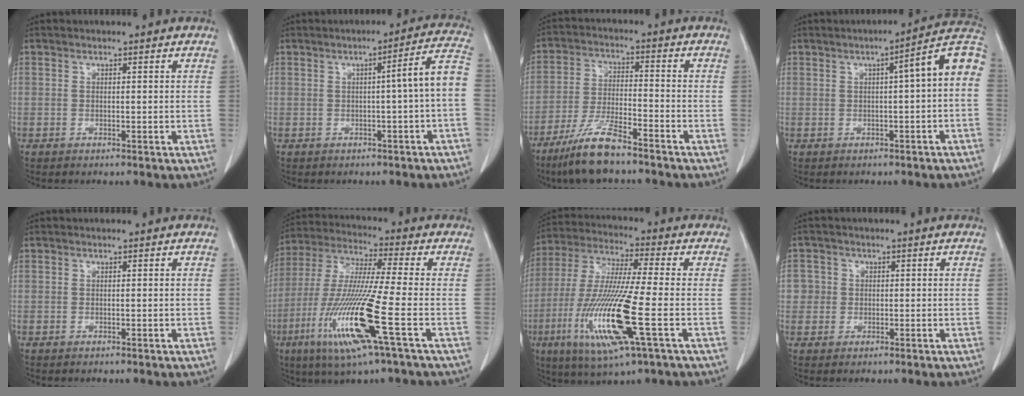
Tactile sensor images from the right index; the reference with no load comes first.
{"total": 6.7, "force": [-0.7, -0.6, 6.6], "torque": [-0.082, 0.019, -0.012]}
{"total": 9.4, "force": [-7.1, 1.1, 6.0], "torque": [-0.124, -0.023, -0.137]}
{"total": 8.0, "force": [0.8, 0.5, 7.9], "torque": [-0.101, 0.030, 0.003]}
{"total": 0.0}
{"total": 16.2, "force": [-6.0, -0.4, 15.1], "torque": [-0.317, -0.026, -0.118]}
{"total": 17.0, "force": [-5.1, 0.8, 16.1], "torque": [-0.340, -0.025, -0.097]}
{"total": 2.7, "force": [0.2, 2.7, 0.0], "torque": [0.018, 0.008, 0.002]}